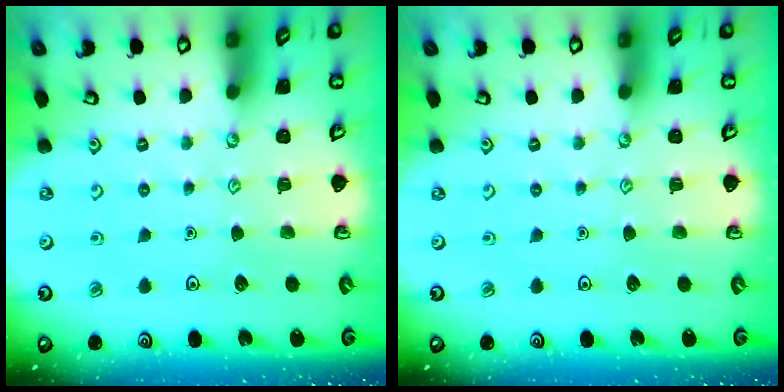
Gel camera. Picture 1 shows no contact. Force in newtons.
{"total": 0.0}